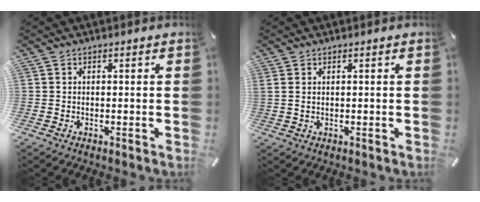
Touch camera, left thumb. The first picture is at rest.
{"total": 1.5, "force": [0.4, 0.2, 1.4], "torque": [-0.028, -0.002, 0.008]}